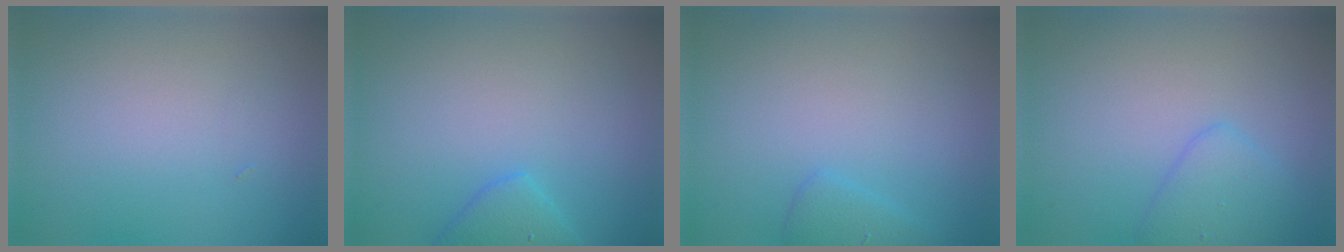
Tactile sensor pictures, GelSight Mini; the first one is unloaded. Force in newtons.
{"total": 2.3, "press": 2.3, "slide": 0.2}
{"total": 1.4, "press": 1.4, "slide": 0.1}
{"total": 2.5, "press": 2.5, "slide": 0.1}